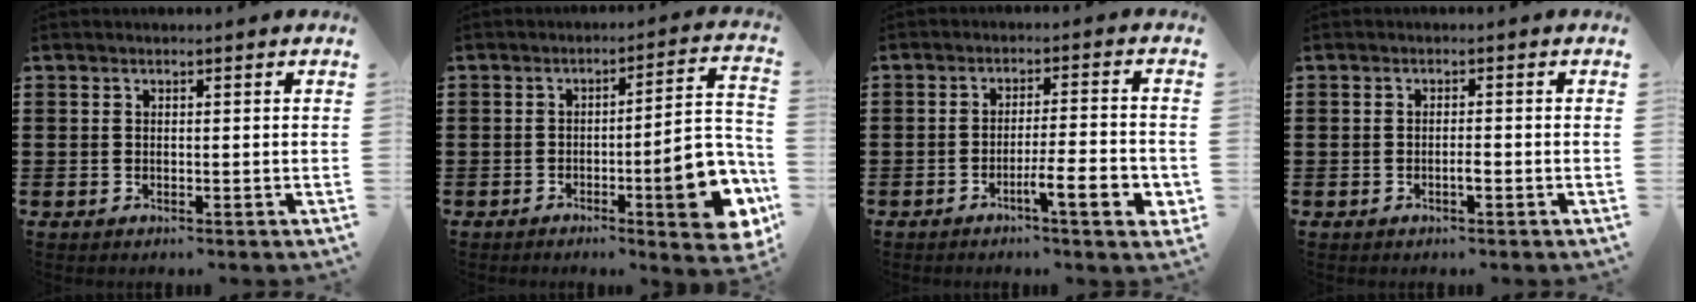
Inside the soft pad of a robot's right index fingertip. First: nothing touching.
{"total": 12.3, "force": [-4.4, 2.9, 11.1], "torque": [-0.145, -0.008, -0.075]}
{"total": 7.2, "force": [-3.2, 1.1, 6.4], "torque": [-0.099, -0.001, -0.051]}
{"total": 1.4, "force": [-0.7, 0.2, 1.2], "torque": [-0.022, -0.002, -0.012]}